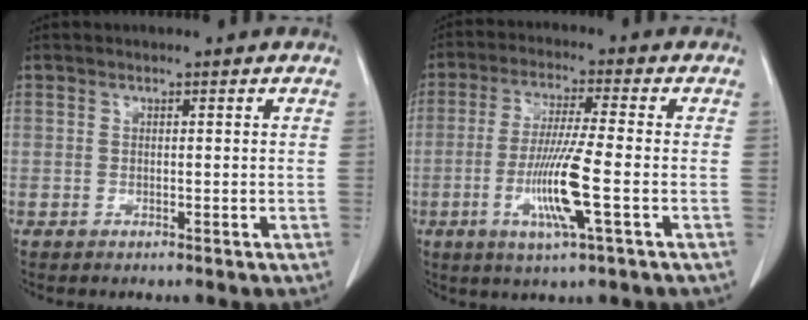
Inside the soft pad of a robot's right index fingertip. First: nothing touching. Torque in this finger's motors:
{"motor_torque": [1.46, -0.40, 0.76, 0.10]}